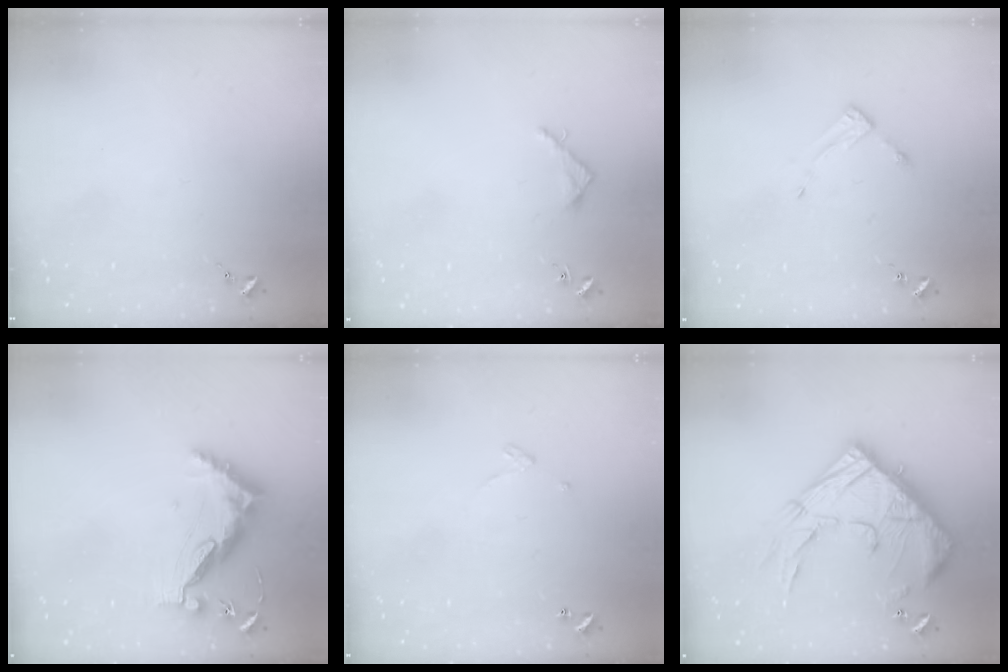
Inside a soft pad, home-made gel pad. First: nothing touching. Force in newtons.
{"total": 3.3, "press": 3.3, "slide": 0.3}
{"total": 3.3, "press": 3.2, "slide": 0.3}
{"total": 10.3, "press": 10.2, "slide": 1.0}
{"total": 3.2, "press": 3.2, "slide": 0.2}
{"total": 24.5, "press": 24.4, "slide": 2.2}